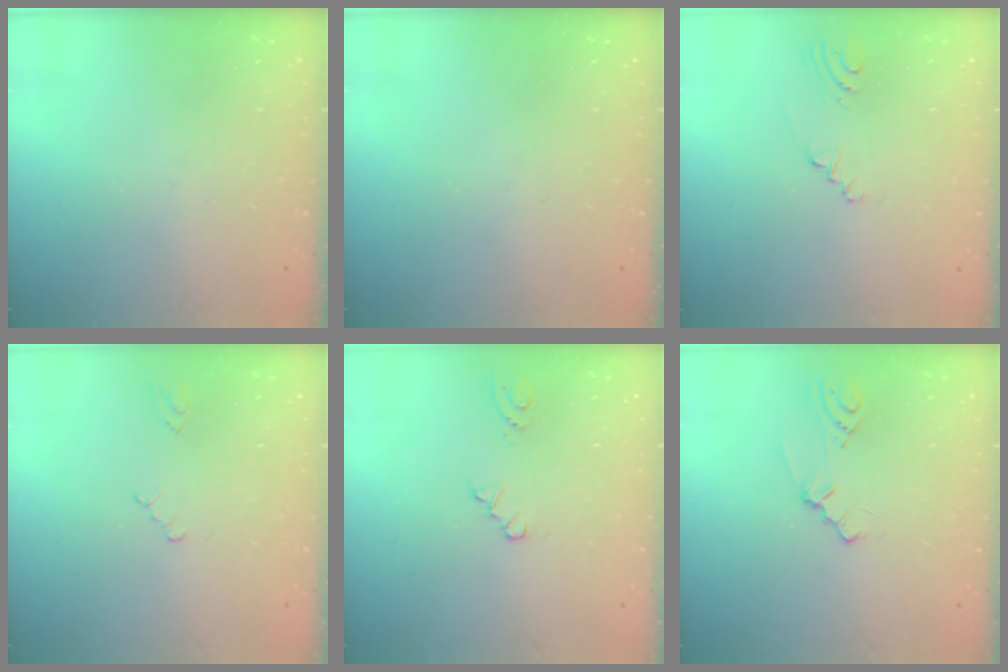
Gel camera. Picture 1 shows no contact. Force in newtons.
{"total": 0.0}
{"total": 2.0, "press": 1.6, "slide": 1.2}
{"total": 0.8, "press": 0.8, "slide": 0.2}
{"total": 2.1, "press": 2.1, "slide": 0.3}
{"total": 1.4, "press": 1.4, "slide": 0.4}